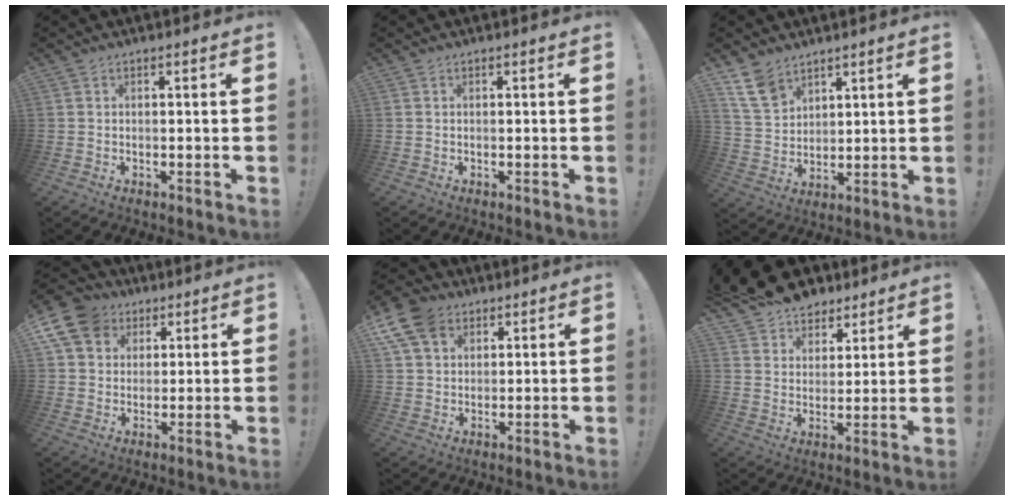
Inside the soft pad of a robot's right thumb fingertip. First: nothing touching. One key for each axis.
{"total": 0.0}
{"total": 10.9, "fx": 7.3, "fy": 6.8, "fz": 4.4, "tx": -0.084, "ty": -0.034, "tz": 0.146}
{"total": 12.5, "fx": 5.2, "fy": 10.0, "fz": 5.4, "tx": -0.094, "ty": -0.026, "tz": 0.106}
{"total": 10.8, "fx": 5.6, "fy": 7.5, "fz": 5.3, "tx": -0.106, "ty": -0.016, "tz": 0.113}
{"total": 11.7, "fx": 9.8, "fy": 6.0, "fz": 2.1, "tx": -0.047, "ty": -0.078, "tz": 0.187}